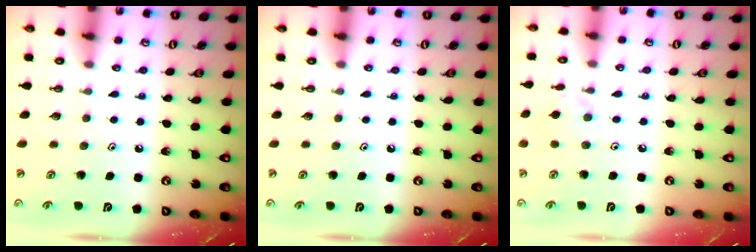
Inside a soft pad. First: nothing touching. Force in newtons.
{"total": 0.0}
{"total": 3.0, "press": 3.0, "slide": 0.6}